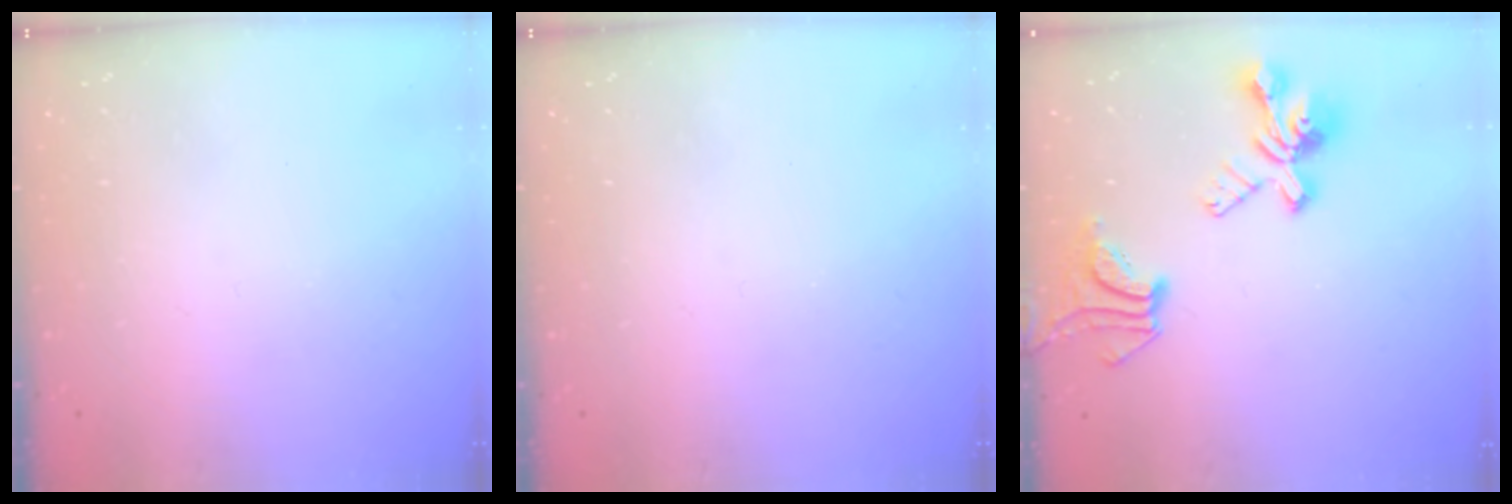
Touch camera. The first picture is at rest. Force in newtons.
{"total": 0.0}
{"total": 5.9, "press": 5.7, "slide": 1.7}